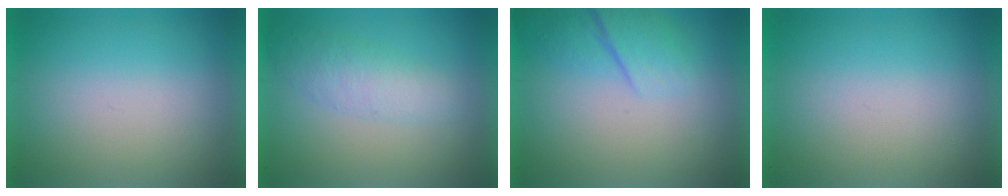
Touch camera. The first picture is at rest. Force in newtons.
{"total": 2.2}
{"total": 2.5}
{"total": 0.0}